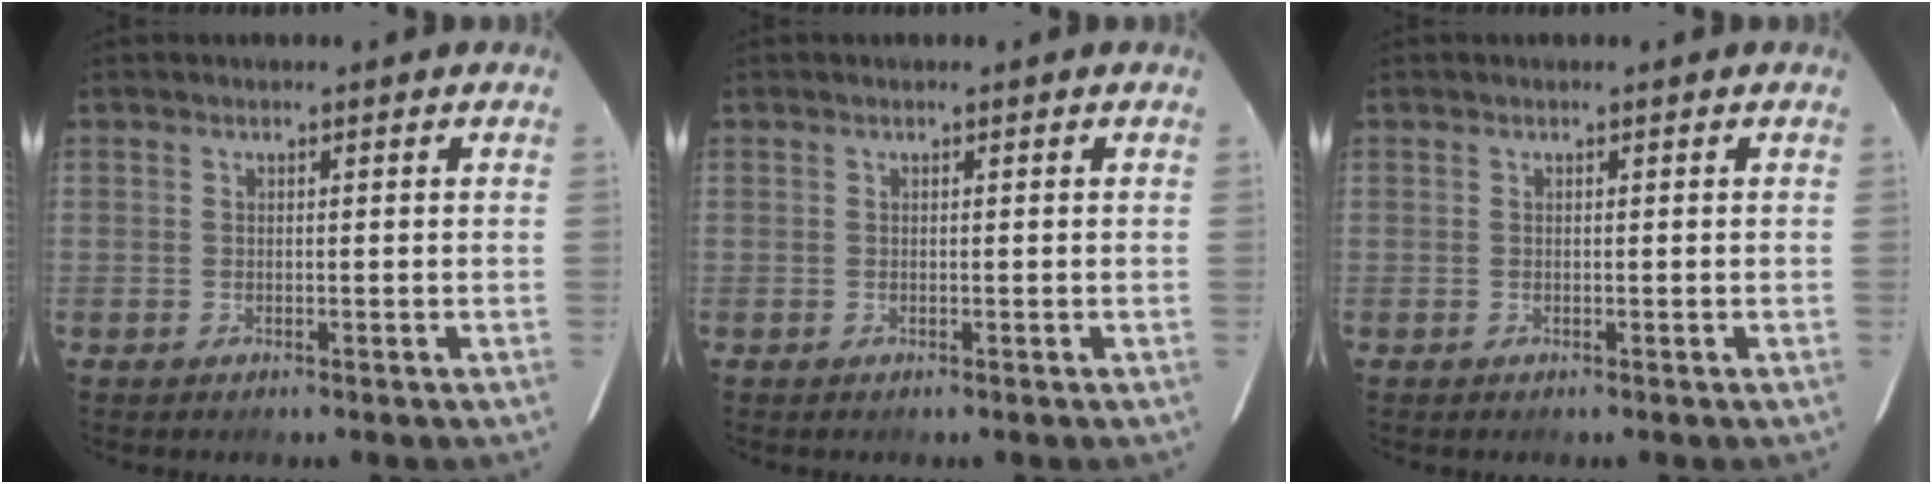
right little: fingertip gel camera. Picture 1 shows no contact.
{"total": 0.0}
{"total": 0.0}